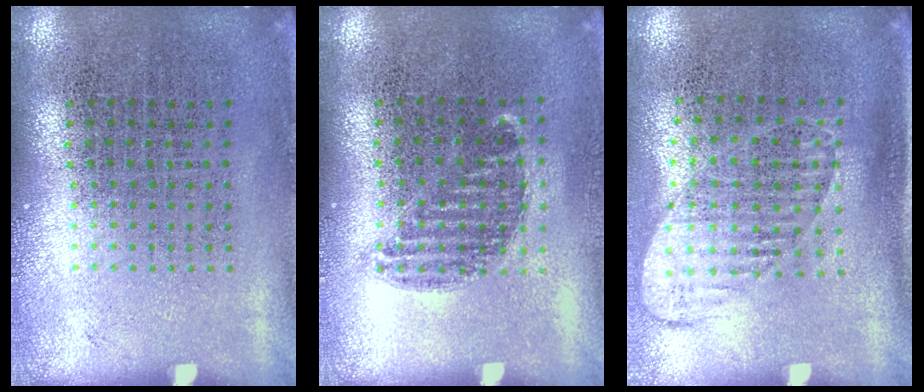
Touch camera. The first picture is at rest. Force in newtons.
{"total": 0.8, "press": 0.6, "slide": 0.4}
{"total": 1.4, "press": 1.1, "slide": 0.8}